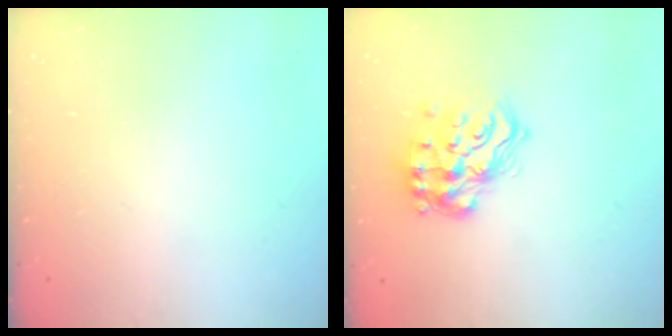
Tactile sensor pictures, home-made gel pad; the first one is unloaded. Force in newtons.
{"total": 16.0, "press": 15.8, "slide": 2.2}